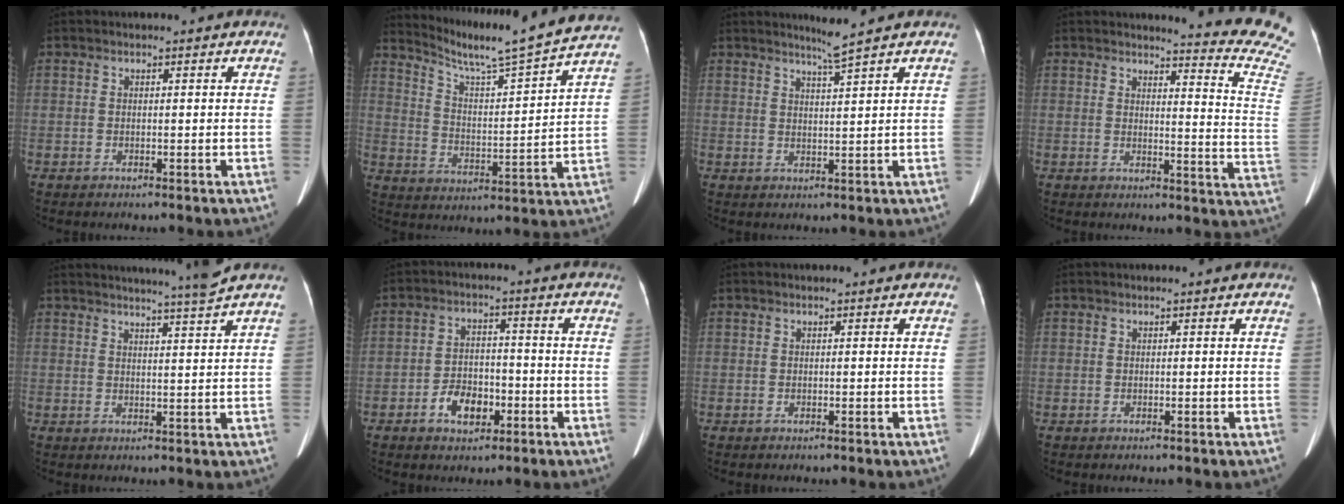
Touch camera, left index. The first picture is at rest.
{"total": 15.8, "force": [14.6, -2.1, 5.8], "torque": [-0.112, -0.029, 0.214]}
{"total": 2.9, "force": [2.3, -1.4, 1.0], "torque": [-0.025, -0.016, 0.049]}
{"total": 15.3, "force": [14.8, -1.5, 3.2], "torque": [-0.032, -0.154, 0.137]}
{"total": 6.0, "force": [5.2, -2.2, 2.0], "torque": [-0.035, -0.015, 0.075]}
{"total": 5.8, "force": [-2.9, 3.5, 3.6], "torque": [-0.069, 0.010, -0.045]}
{"total": 0.0}
{"total": 0.0}